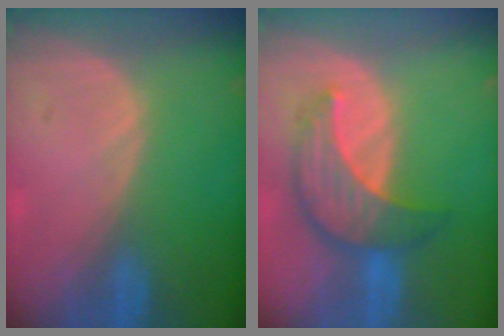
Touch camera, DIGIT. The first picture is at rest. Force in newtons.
{"total": 7.8, "press": 7.5, "slide": 2.3}